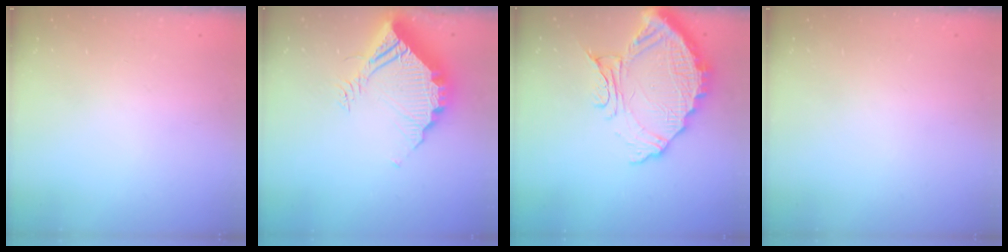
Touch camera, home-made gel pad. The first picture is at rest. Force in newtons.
{"total": 14.3, "press": 14.3, "slide": 1.2}
{"total": 16.5, "press": 16.4, "slide": 1.3}
{"total": 0.0}